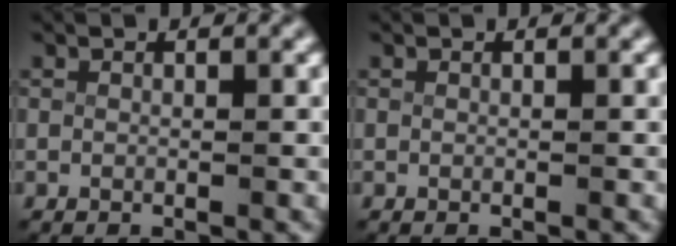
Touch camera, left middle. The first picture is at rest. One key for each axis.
{"total": 0.0}